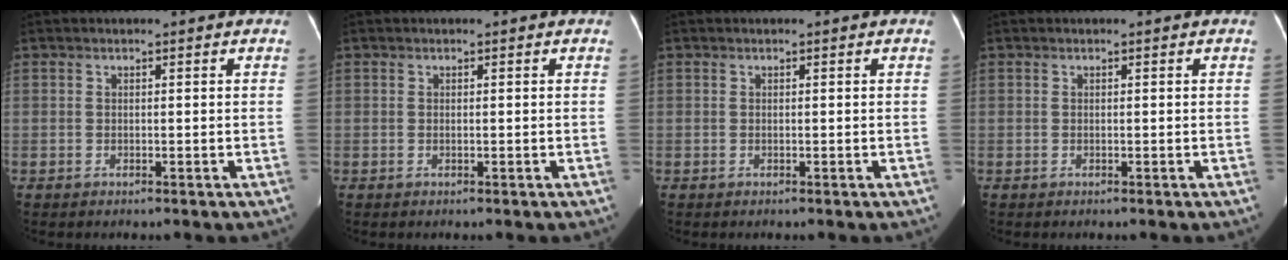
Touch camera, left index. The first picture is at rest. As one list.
[{"total": 0.0}, {"total": 0.0}, {"total": 0.0}]